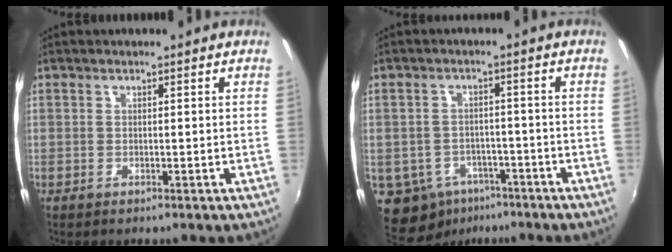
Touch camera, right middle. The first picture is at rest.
{"total": 10.0, "force": [-5.3, 7.8, 3.4], "torque": [-0.100, 0.000, -0.064]}